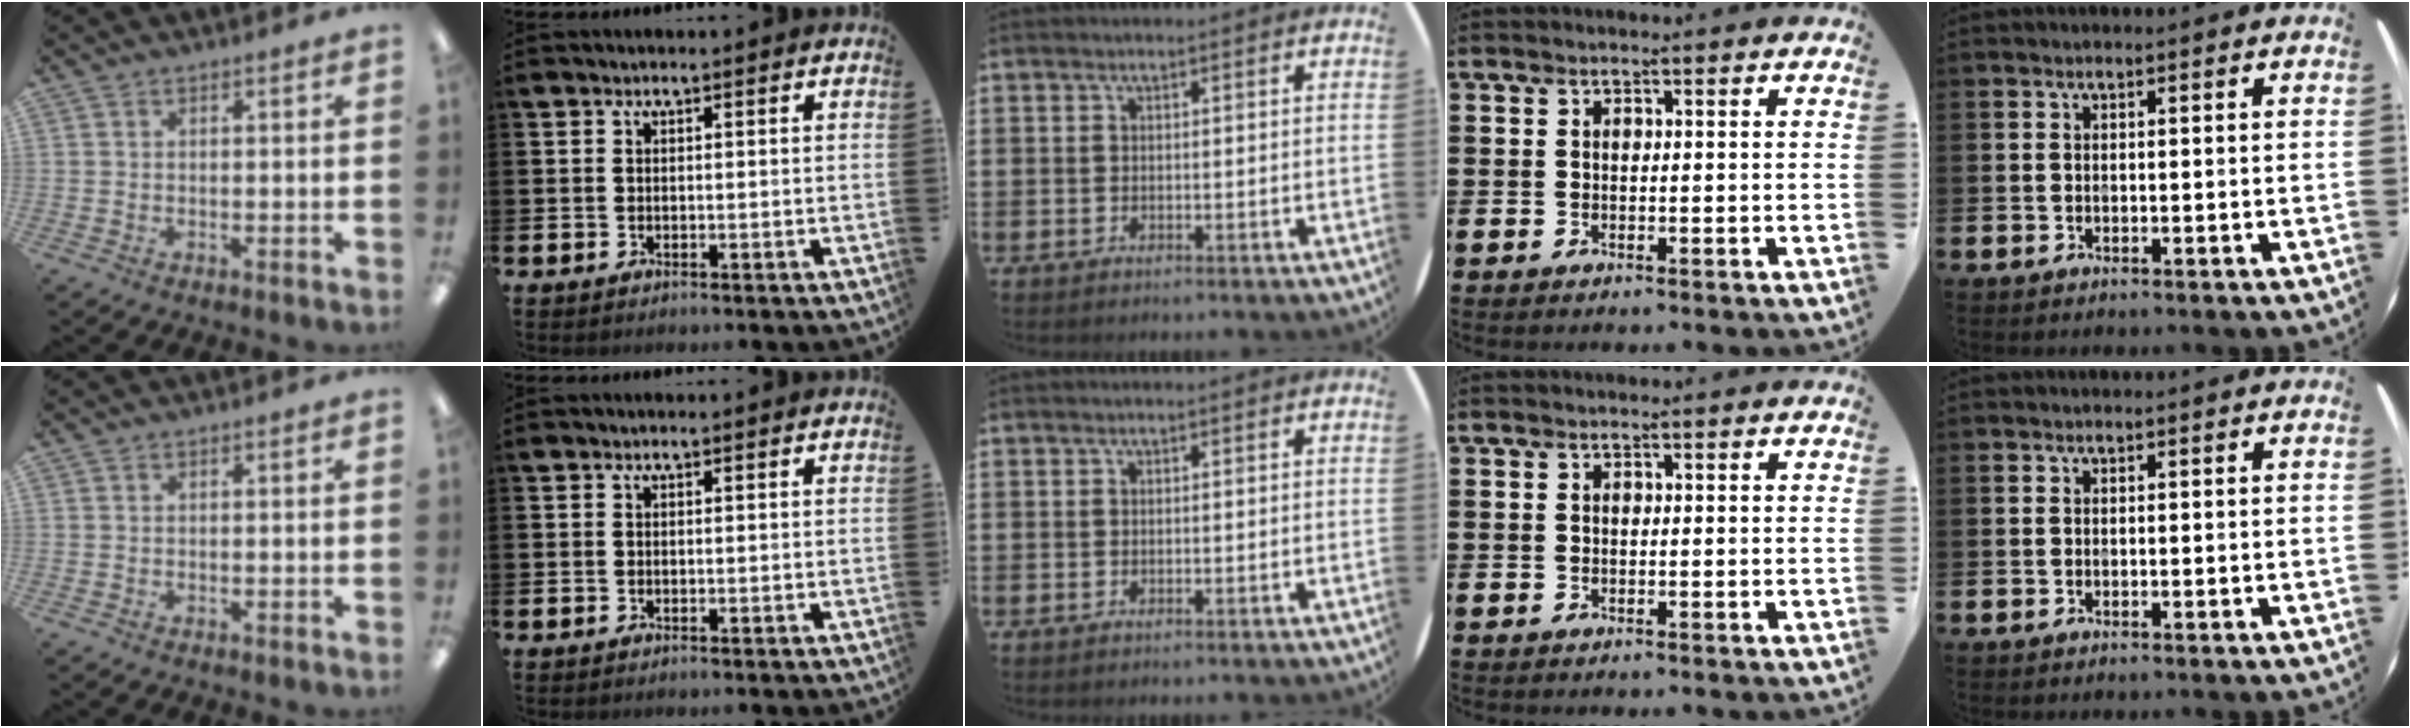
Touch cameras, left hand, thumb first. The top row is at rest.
{}